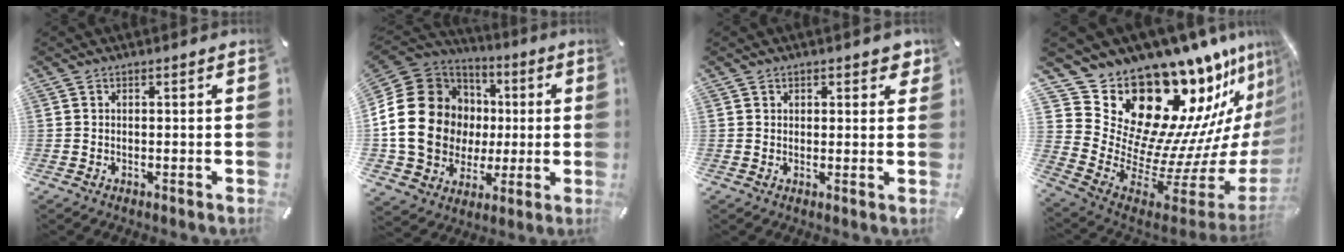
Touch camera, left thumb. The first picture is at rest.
{"total": 23.1, "force": [1.1, 19.8, 11.9], "torque": [-0.246, -0.006, 0.048]}
{"total": 2.5, "force": [1.5, 1.8, 0.9], "torque": [0.005, -0.003, 0.022]}
{"total": 24.1, "force": [16.6, 13.0, 11.6], "torque": [-0.166, -0.200, 0.337]}